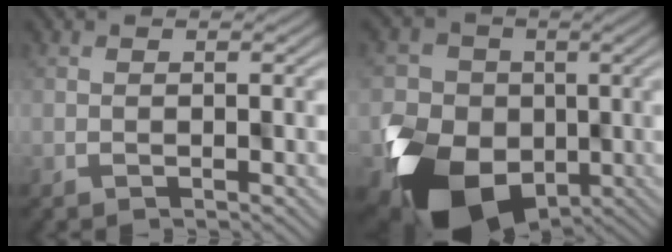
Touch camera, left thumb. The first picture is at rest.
{"total": 12.4, "force": [-3.9, 10.1, 6.2], "torque": [-0.139, -0.054, -0.067]}